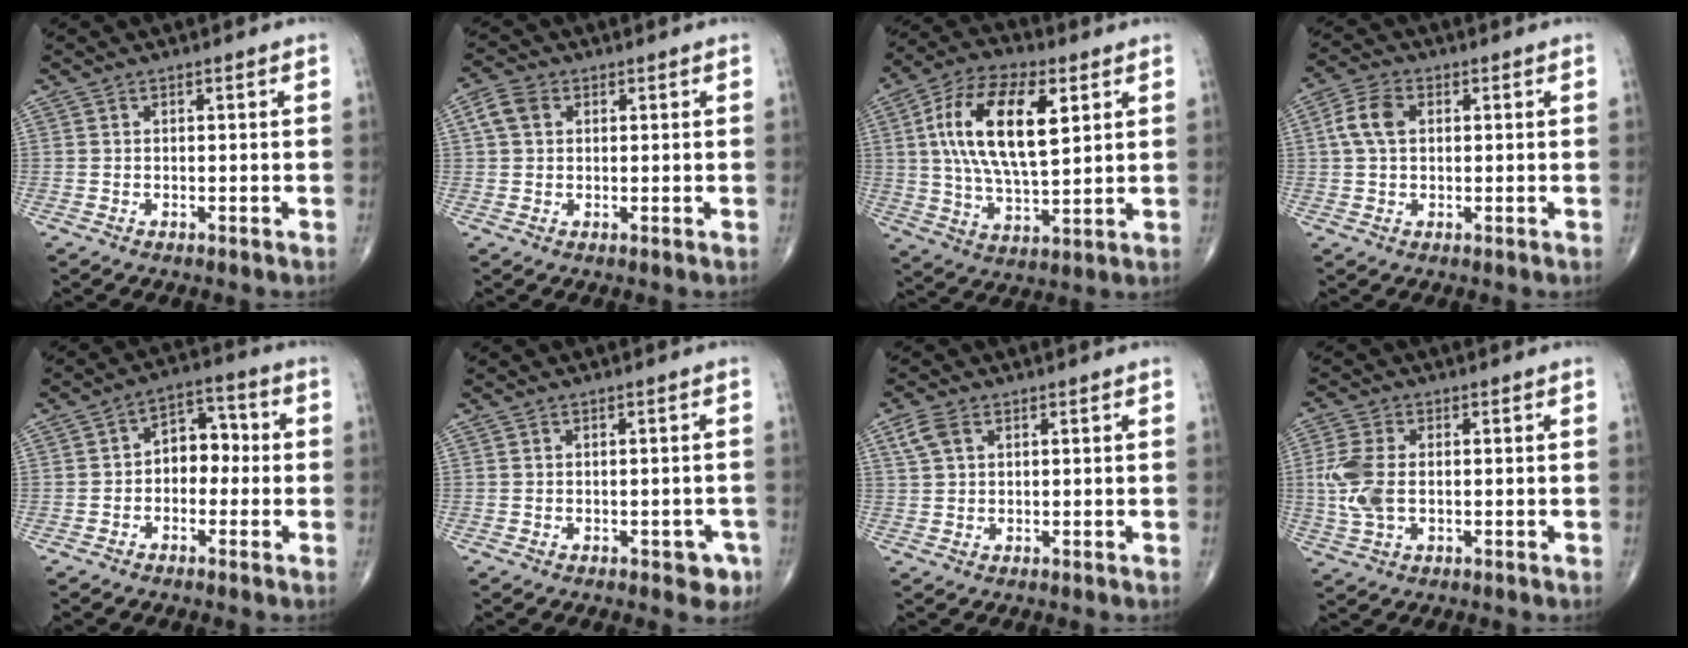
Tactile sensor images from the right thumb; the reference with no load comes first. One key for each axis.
{"total": 4.3, "fx": 1.2, "fy": 3.2, "fz": 2.6, "tx": -0.050, "ty": 0.011, "tz": 0.020}
{"total": 18.0, "fx": 5.0, "fy": 8.1, "fz": 15.3, "tx": -0.276, "ty": -0.002, "tz": 0.087}
{"total": 5.8, "fx": 1.1, "fy": 3.8, "fz": 4.3, "tx": -0.092, "ty": 0.013, "tz": 0.016}
{"total": 7.1, "fx": -0.7, "fy": 5.1, "fz": 4.9, "tx": -0.042, "ty": 0.032, "tz": -0.027}
{"total": 3.5, "fx": -1.6, "fy": 2.0, "fz": 2.3, "tx": -0.006, "ty": 0.009, "tz": -0.017}
{"total": 3.5, "fx": 1.6, "fy": 2.2, "fz": 2.3, "tx": -0.055, "ty": 0.009, "tz": 0.036}
{"total": 7.6, "fx": -0.2, "fy": 4.4, "fz": 6.1, "tx": -0.155, "ty": 0.001, "tz": -0.005}